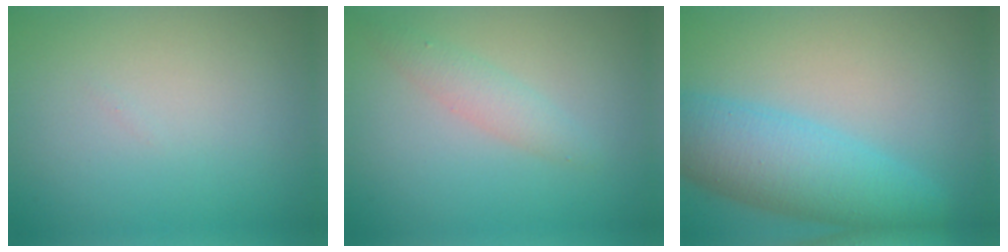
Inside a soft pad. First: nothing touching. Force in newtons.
{"total": 2.0, "press": 2.0, "slide": 0.0}
{"total": 7.5, "press": 7.5, "slide": 0.4}